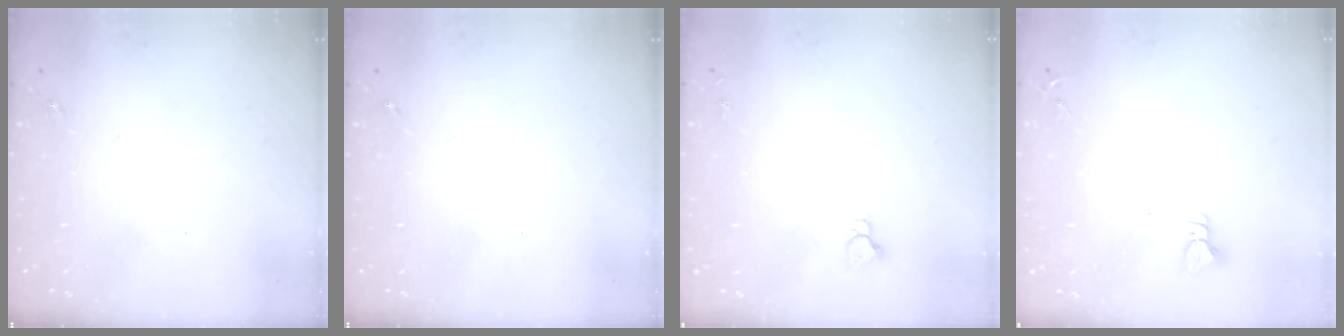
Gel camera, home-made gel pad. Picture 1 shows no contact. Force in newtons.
{"total": 0.0}
{"total": 2.9, "press": 2.9, "slide": 0.2}
{"total": 3.3, "press": 3.3, "slide": 0.3}